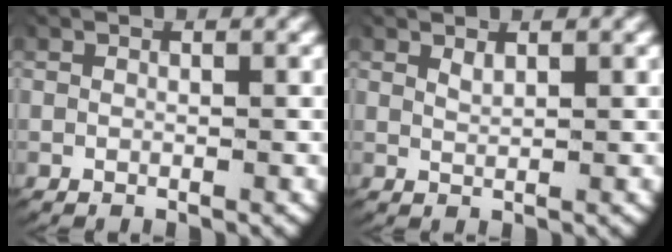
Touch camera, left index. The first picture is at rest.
{"total": 0.9, "force": [0.8, -0.2, 0.4], "torque": [-0.014, -0.005, 0.020]}